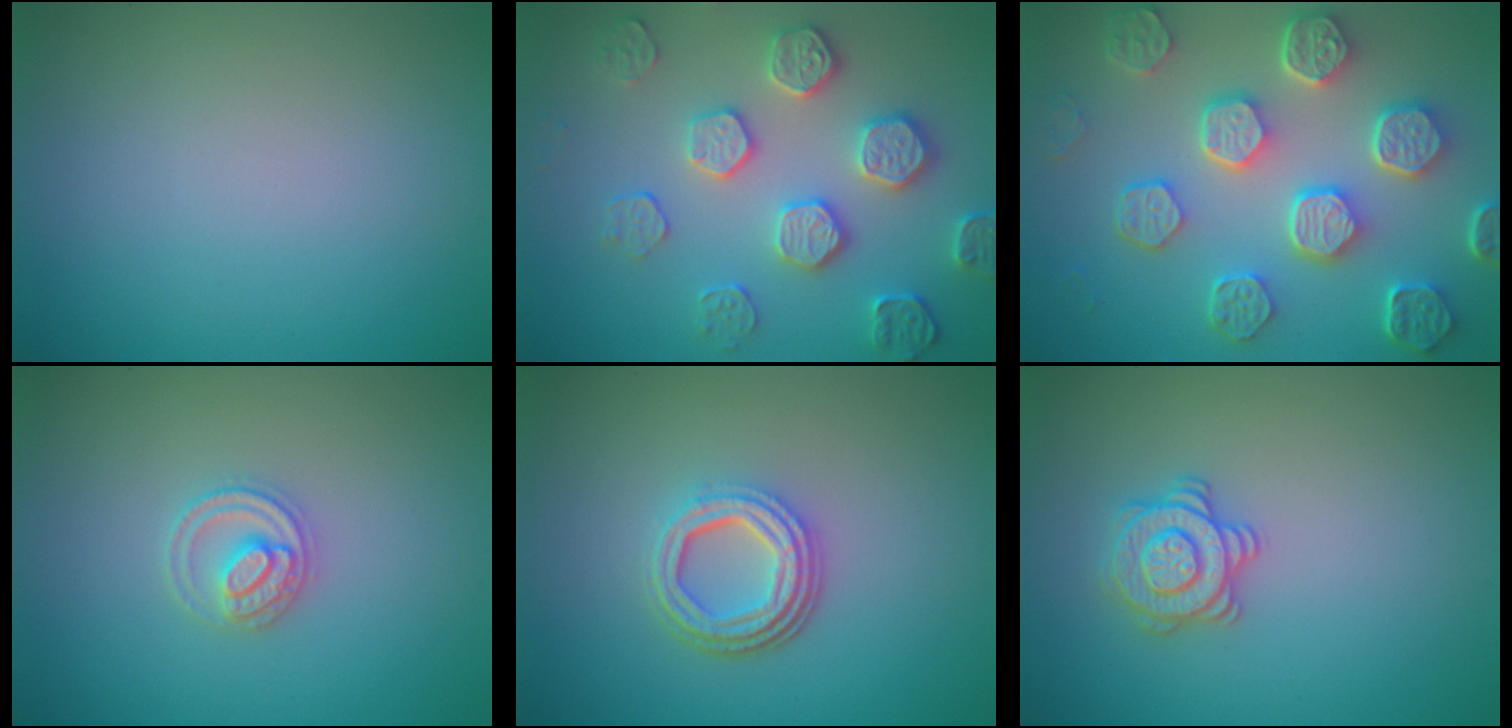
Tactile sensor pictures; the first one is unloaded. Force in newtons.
{"total": 4.6, "press": 4.3, "slide": 1.6}
{"total": 8.0, "press": 6.1, "slide": 5.2}
{"total": 2.5, "press": 2.4, "slide": 0.3}
{"total": 4.5, "press": 3.3, "slide": 3.1}
{"total": 2.8, "press": 2.8, "slide": 0.4}